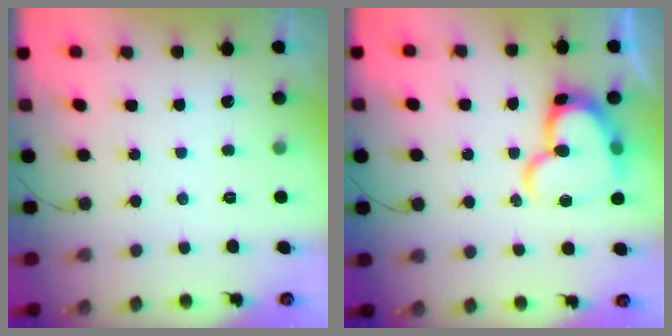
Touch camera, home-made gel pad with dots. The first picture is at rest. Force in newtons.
{"total": 16.8, "press": 16.7, "slide": 1.9}